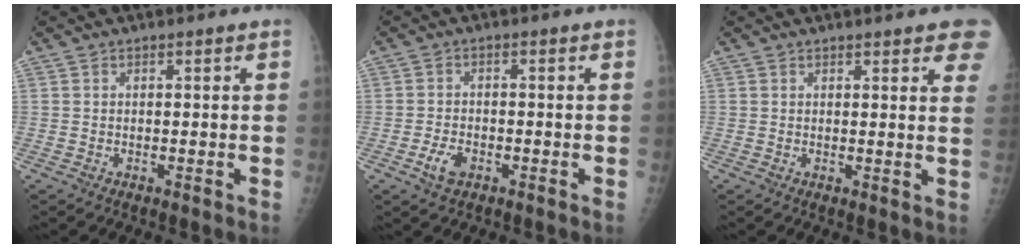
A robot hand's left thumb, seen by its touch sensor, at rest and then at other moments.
{"total": 3.7, "force": [-1.7, 2.3, 2.3], "torque": [-0.042, 0.007, -0.030]}
{"total": 8.3, "force": [5.7, 1.8, 5.8], "torque": [-0.047, -0.013, 0.057]}